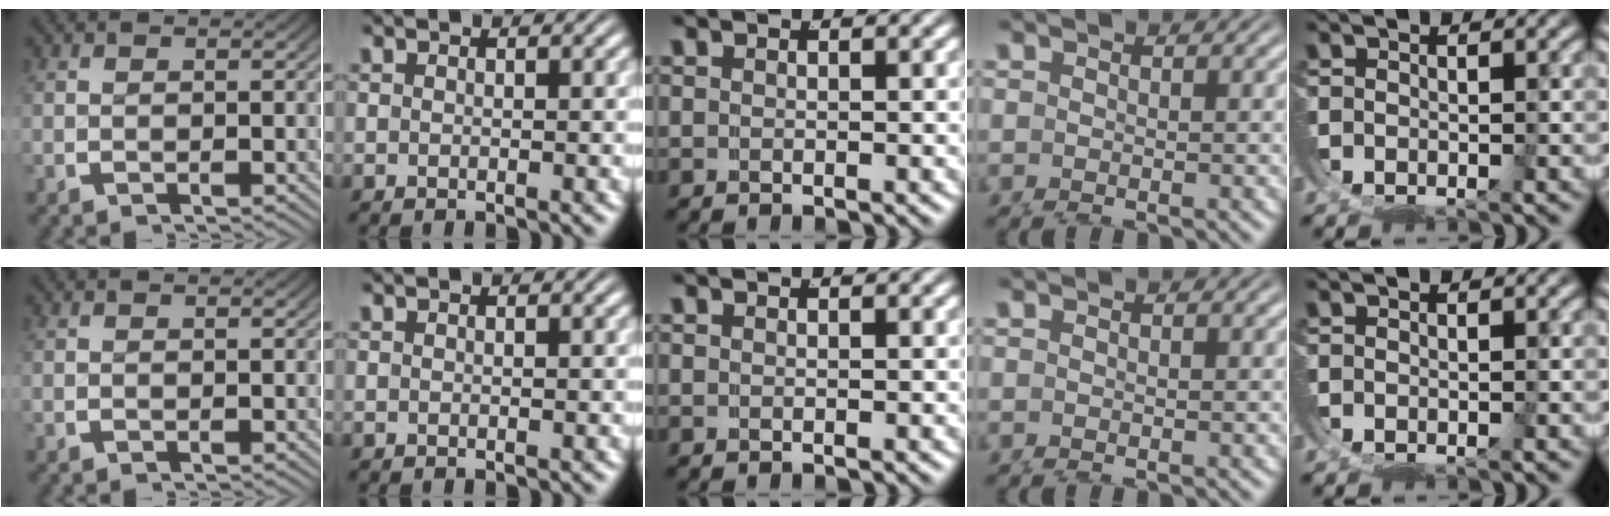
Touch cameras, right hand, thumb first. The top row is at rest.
{}